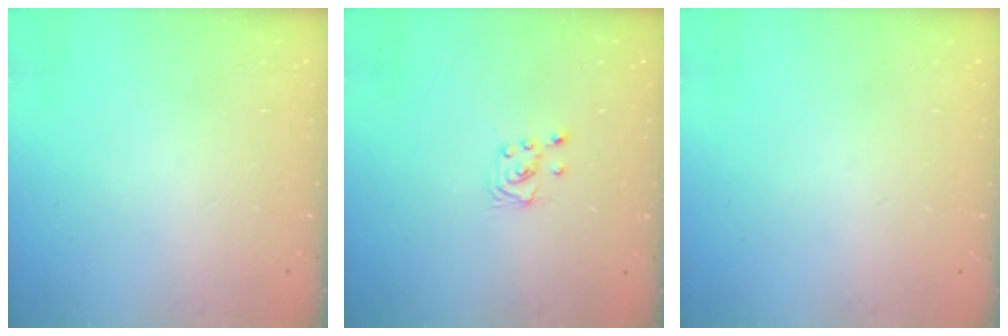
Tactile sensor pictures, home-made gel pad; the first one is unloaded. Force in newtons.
{"total": 2.0, "press": 2.0, "slide": 0.2}
{"total": 0.0}